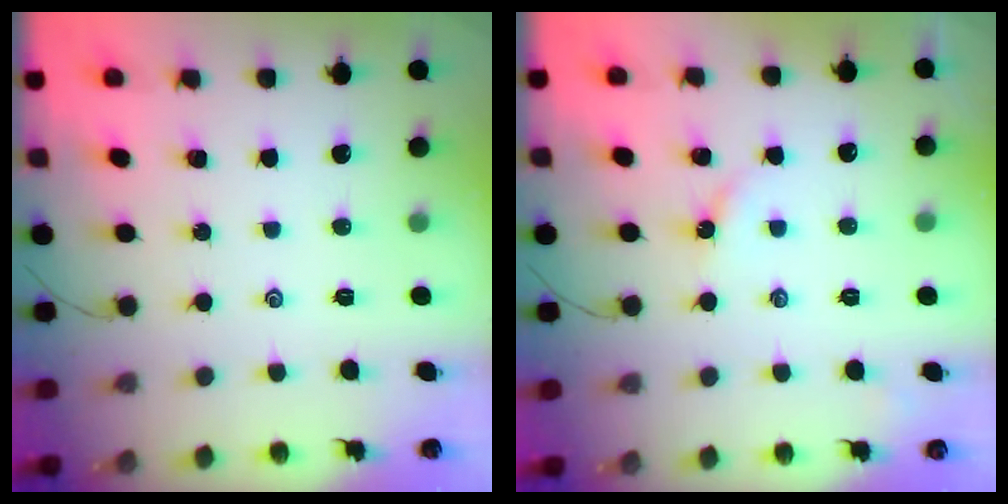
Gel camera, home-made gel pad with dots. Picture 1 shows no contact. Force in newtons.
{"total": 2.1, "press": 2.1, "slide": 0.3}